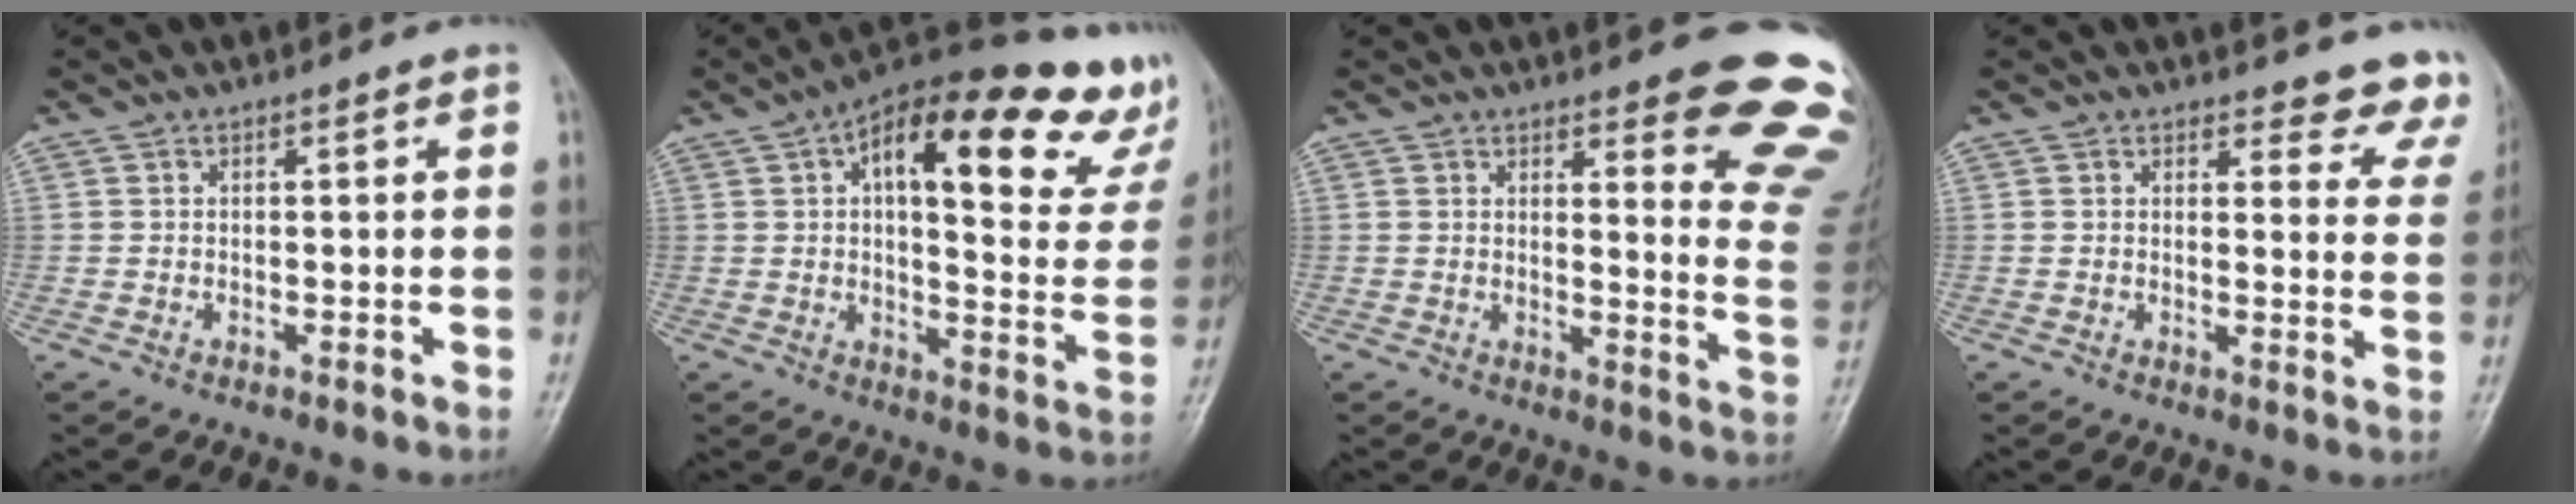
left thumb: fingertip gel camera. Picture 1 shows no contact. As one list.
[{"total": 28.8, "force": [13.8, 10.5, 23.0], "torque": [-0.278, -0.003, 0.181]}, {"total": 13.7, "force": [10.6, 3.1, 8.2], "torque": [-0.054, -0.088, 0.107]}, {"total": 9.7, "force": [9.2, 2.9, 0.8], "torque": [0.043, -0.068, 0.069]}]